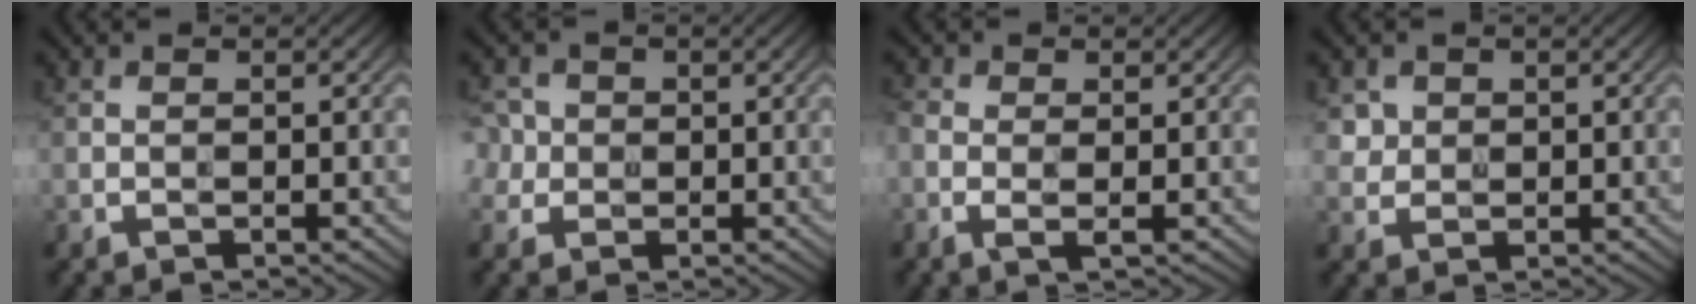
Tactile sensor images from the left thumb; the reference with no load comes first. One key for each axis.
{"total": 3.5, "fx": 0.2, "fy": 3.3, "fz": 1.2, "tx": -0.040, "ty": 0.006, "tz": -0.005}
{"total": 2.9, "fx": -0.3, "fy": 1.4, "fz": 2.5, "tx": -0.070, "ty": -0.002, "tz": -0.012}
{"total": 2.4, "fx": 1.1, "fy": 2.1, "fz": 0.4, "tx": -0.019, "ty": -0.012, "tz": 0.029}